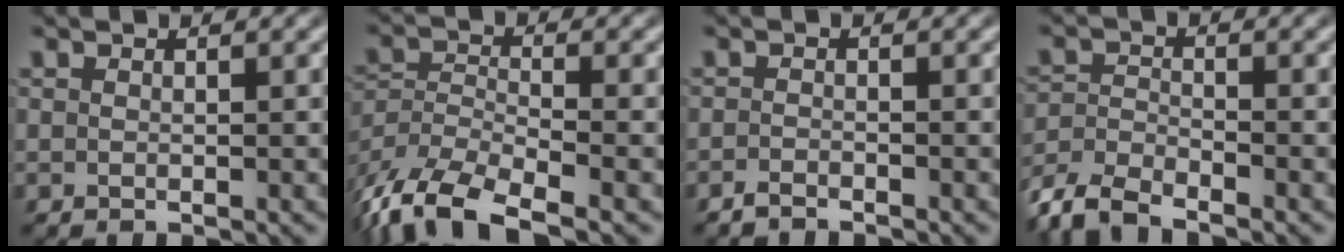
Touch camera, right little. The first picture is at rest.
{"total": 8.2, "force": [-4.8, 4.6, 4.7], "torque": [-0.114, -0.042, -0.063]}
{"total": 1.5, "force": [-1.5, -0.2, -0.1], "torque": [0.000, -0.010, -0.025]}
{"total": 5.0, "force": [-3.8, 2.6, 1.8], "torque": [-0.040, -0.013, -0.067]}